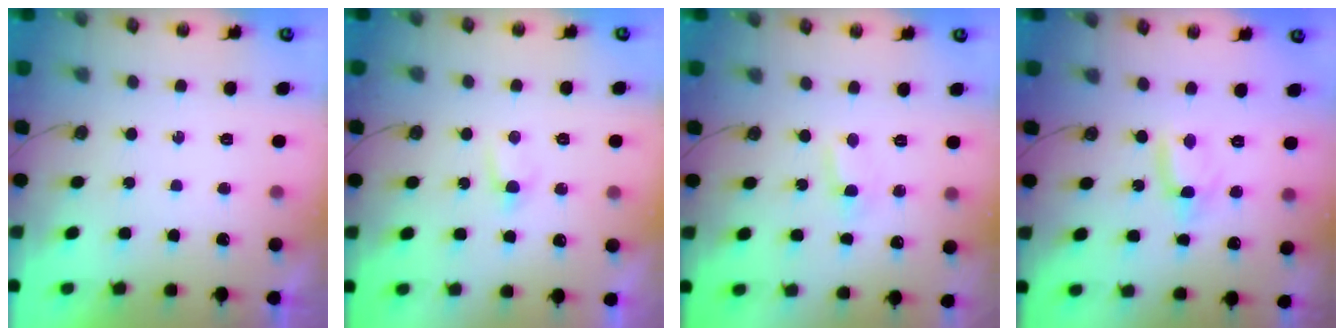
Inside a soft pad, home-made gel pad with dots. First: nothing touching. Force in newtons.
{"total": 2.5, "press": 2.5, "slide": 0.4}
{"total": 1.7, "press": 1.7, "slide": 0.3}
{"total": 1.7, "press": 1.7, "slide": 0.1}